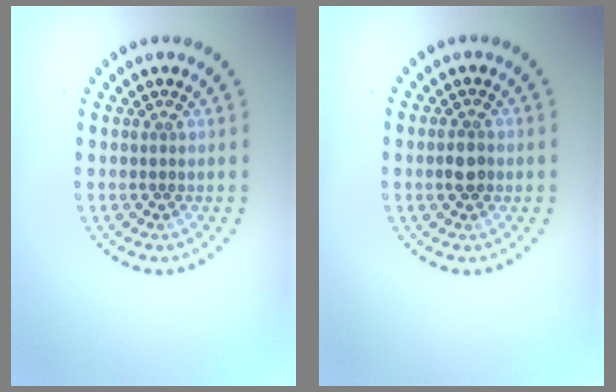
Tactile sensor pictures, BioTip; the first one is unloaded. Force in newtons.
{"total": 1.8, "press": 1.8, "slide": 0.4}